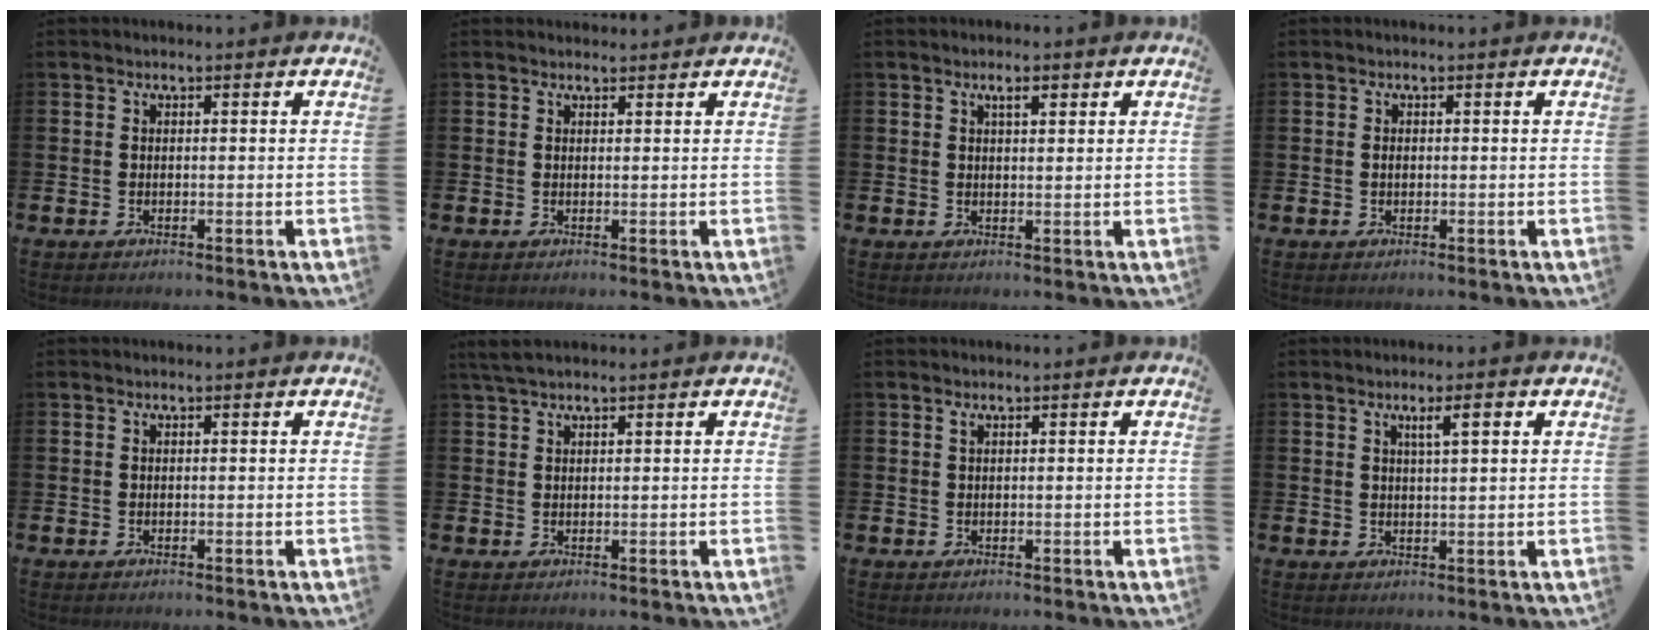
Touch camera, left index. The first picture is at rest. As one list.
[{"total": 0.8, "force": [0.8, 0.3, 0.1], "torque": [0.007, 0.000, 0.013]}, {"total": 2.3, "force": [1.4, 0.7, 1.7], "torque": [-0.017, -0.001, 0.020]}, {"total": 0.9, "force": [0.0, 0.6, 0.7], "torque": [-0.013, 0.003, -0.002]}, {"total": 0.0}, {"total": 2.3, "force": [1.9, 0.5, 1.2], "torque": [-0.034, 0.008, 0.036]}, {"total": 0.6, "force": [0.4, 0.1, 0.5], "torque": [-0.009, 0.002, 0.006]}, {"total": 3.5, "force": [2.0, 0.7, 2.8], "torque": [-0.039, -0.001, 0.028]}]